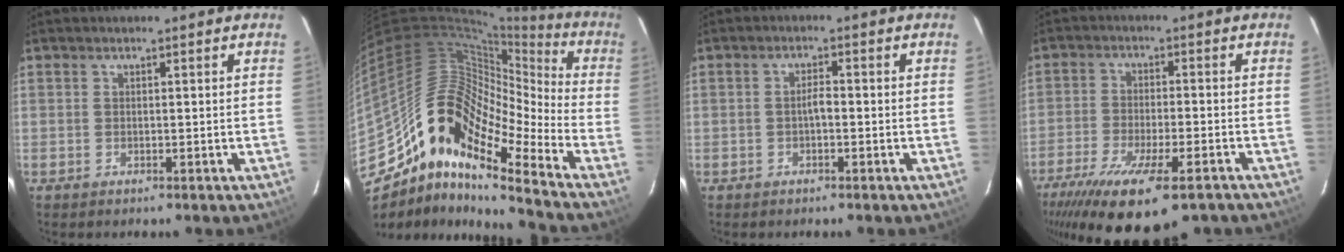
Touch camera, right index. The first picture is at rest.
{"total": 17.3, "force": [-10.6, 5.0, 12.7], "torque": [-0.205, 0.005, -0.220]}
{"total": 1.8, "force": [-0.5, 0.6, 1.6], "torque": [-0.032, 0.007, -0.010]}
{"total": 18.6, "force": [-12.7, 5.3, 12.4], "torque": [-0.244, -0.062, -0.203]}